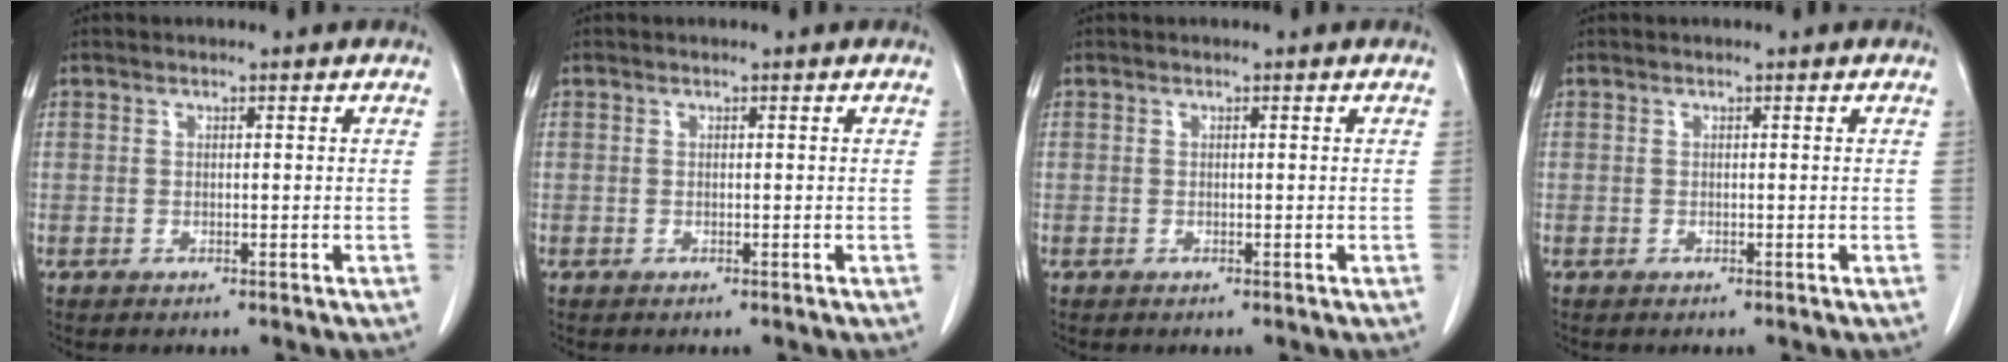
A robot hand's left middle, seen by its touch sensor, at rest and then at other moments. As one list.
[{"total": 0.0}, {"total": 0.0}, {"total": 0.0}]